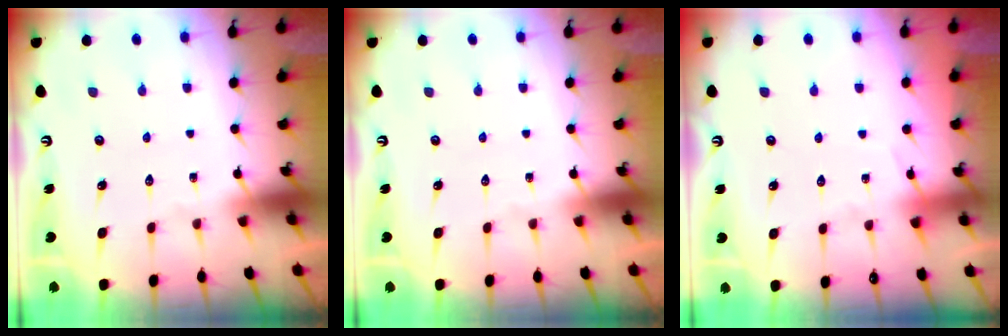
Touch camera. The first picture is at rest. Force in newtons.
{"total": 0.0}
{"total": 3.8, "press": 3.8, "slide": 0.6}